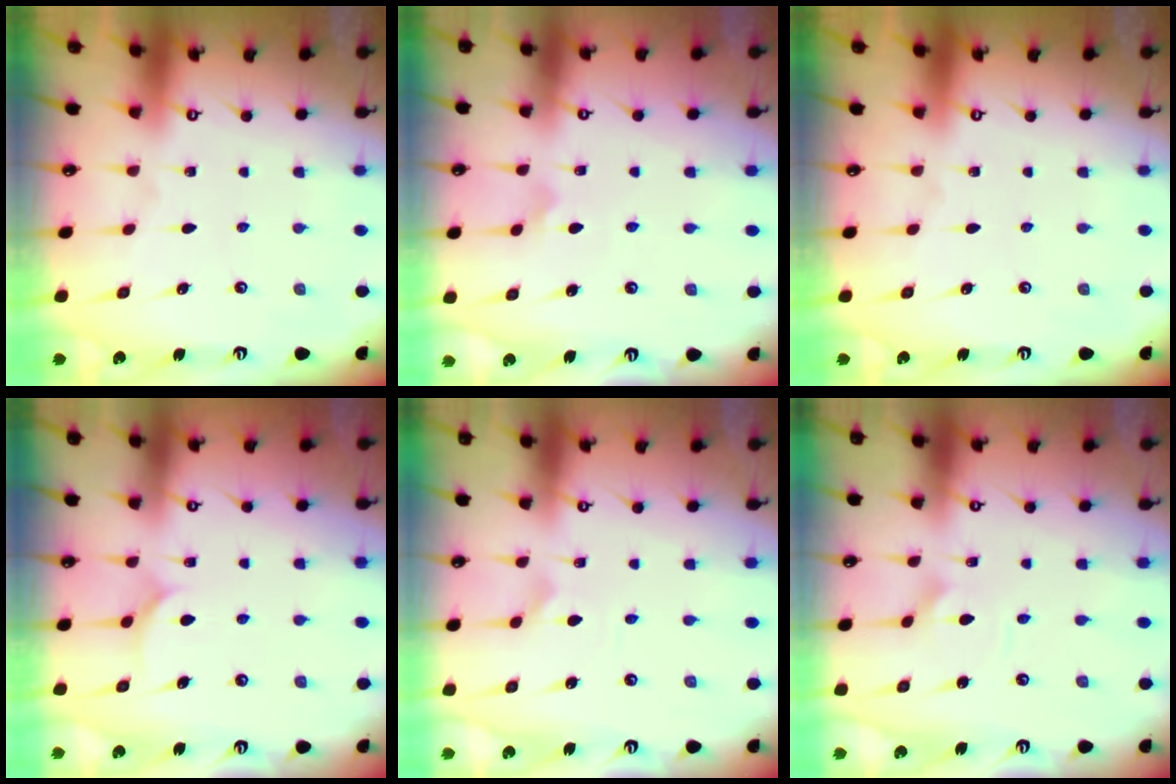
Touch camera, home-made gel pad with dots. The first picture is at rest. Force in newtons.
{"total": 4.0, "press": 4.0, "slide": 0.3}
{"total": 0.0}
{"total": 6.3, "press": 6.3, "slide": 0.5}
{"total": 1.6, "press": 1.6, "slide": 0.1}
{"total": 2.6, "press": 2.6, "slide": 0.3}